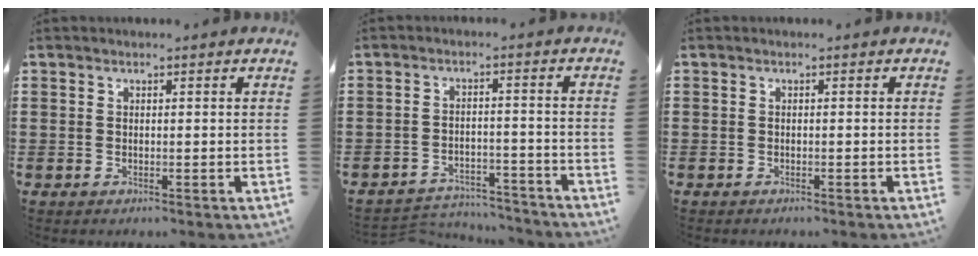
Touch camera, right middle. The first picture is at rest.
{"total": 4.0, "force": [-4.0, 0.7, 0.1], "torque": [-0.014, 0.002, -0.087]}
{"total": 0.6, "force": [-0.5, 0.2, 0.1], "torque": [-0.002, 0.001, -0.012]}